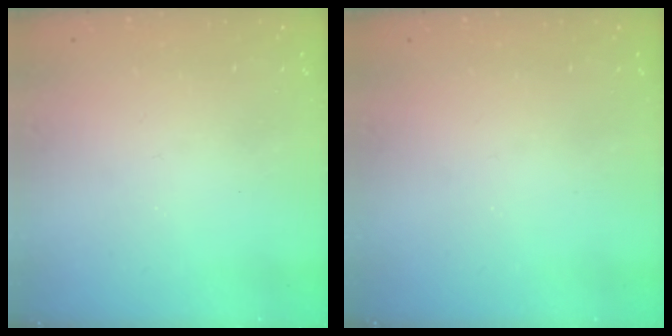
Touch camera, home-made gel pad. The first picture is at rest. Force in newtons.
{"total": 0.0}